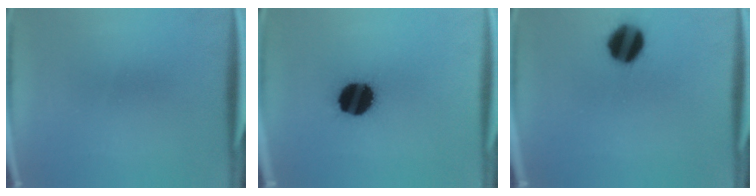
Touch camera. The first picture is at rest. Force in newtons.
{"total": 14.7}
{"total": 11.7}